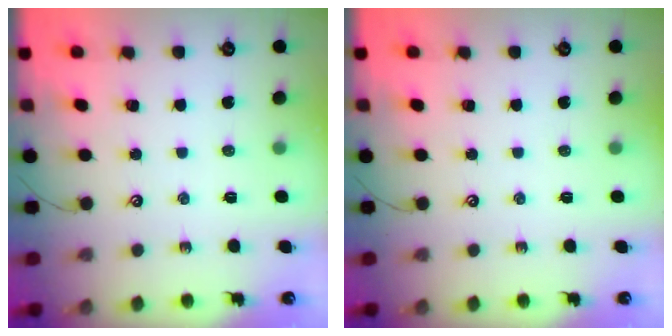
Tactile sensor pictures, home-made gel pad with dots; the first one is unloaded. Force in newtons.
{"total": 0.0}